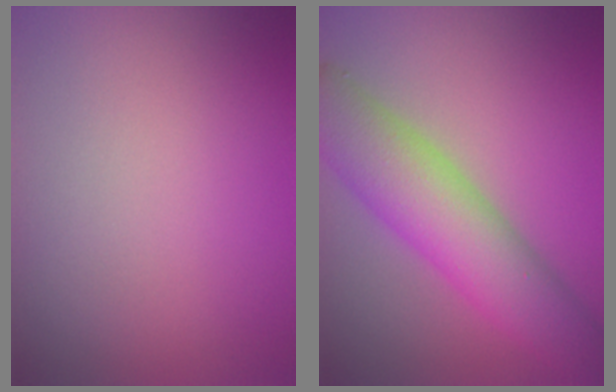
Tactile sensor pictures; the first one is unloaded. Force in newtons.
{"total": 8.1, "press": 8.1, "slide": 0.3}